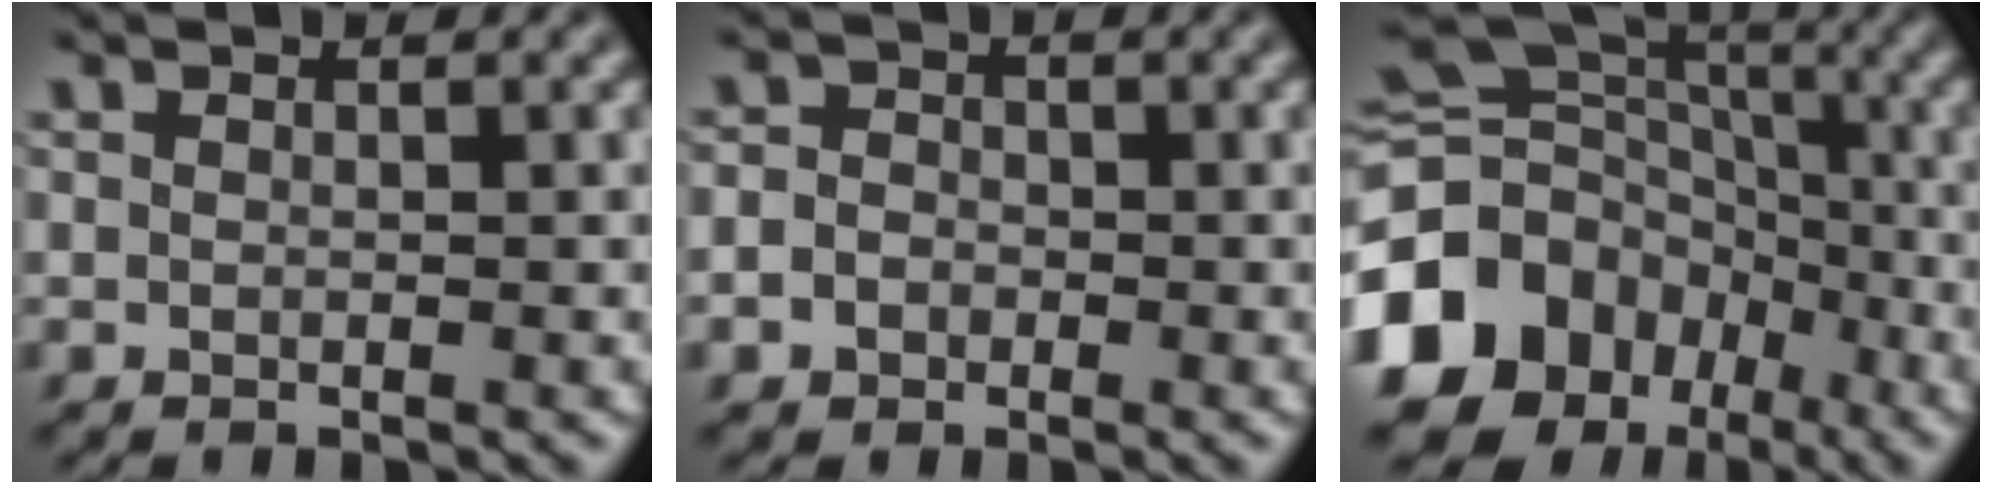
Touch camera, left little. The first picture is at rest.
{"total": 4.2, "force": [-1.4, 3.8, 1.1], "torque": [0.001, 0.016, -0.055]}
{"total": 16.6, "force": [-8.0, 13.1, 6.4], "torque": [-0.161, -0.009, -0.142]}